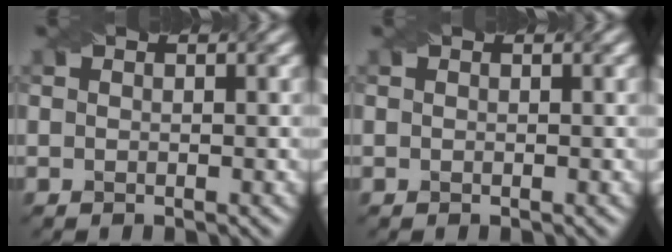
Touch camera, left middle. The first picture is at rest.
{"total": 0.0}